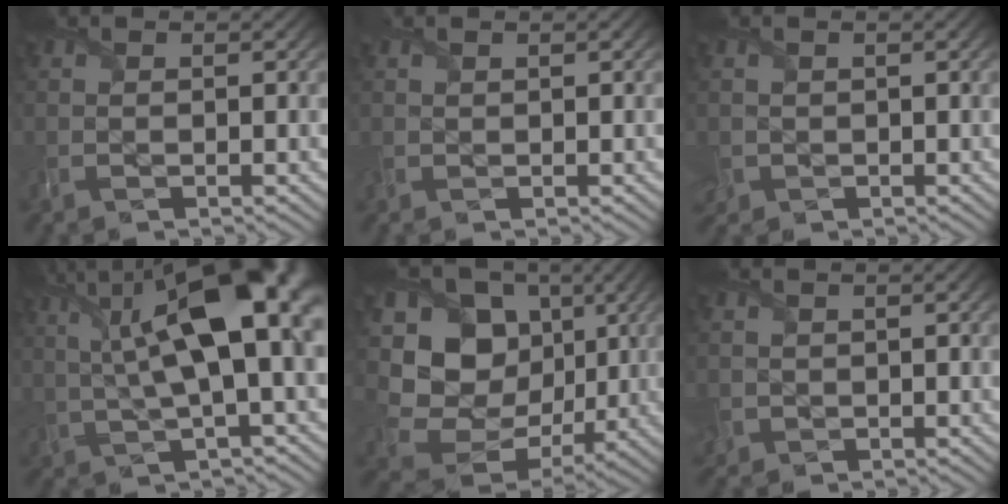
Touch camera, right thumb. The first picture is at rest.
{"total": 1.3, "force": [0.8, 0.6, 0.9], "torque": [-0.027, 0.005, 0.019]}
{"total": 2.6, "force": [-0.3, 2.3, 1.0], "torque": [-0.040, -0.010, -0.010]}
{"total": 16.6, "force": [4.4, 7.1, 14.3], "torque": [-0.257, 0.014, 0.072]}
{"total": 15.6, "force": [1.7, 12.9, 8.7], "torque": [-0.226, -0.002, 0.035]}
{"total": 2.4, "force": [0.1, 2.1, 1.0], "torque": [-0.041, -0.008, -0.002]}